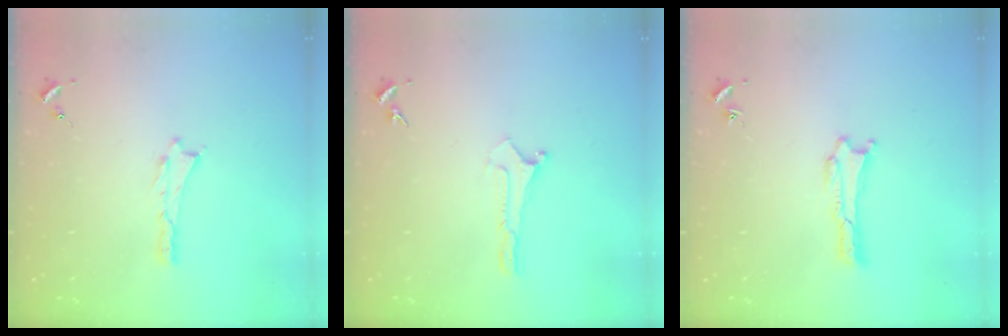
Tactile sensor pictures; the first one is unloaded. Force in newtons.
{"total": 0.0}
{"total": 0.0}